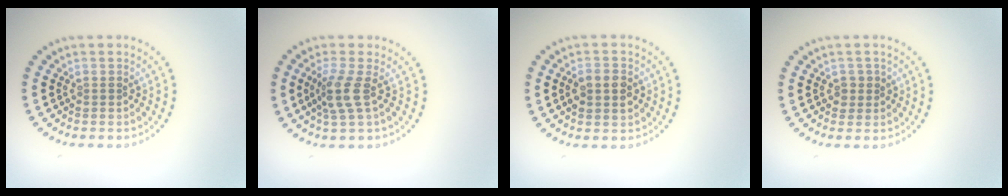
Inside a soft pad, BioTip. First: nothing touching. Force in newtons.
{"total": 2.5, "press": 1.9, "slide": 1.6}
{"total": 2.9, "press": 2.9, "slide": 0.1}
{"total": 1.1, "press": 0.9, "slide": 0.5}